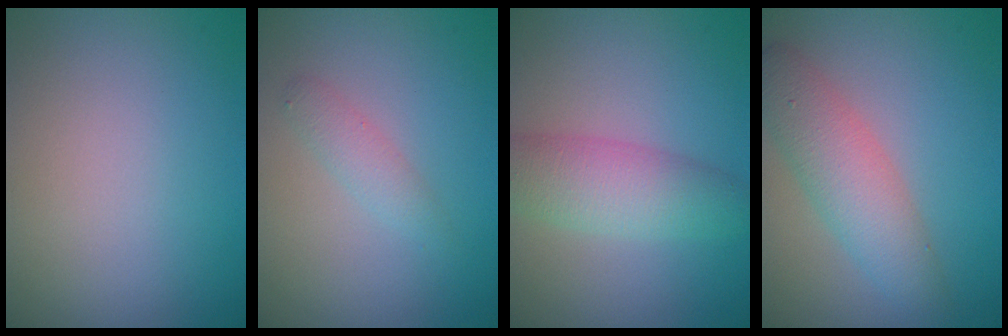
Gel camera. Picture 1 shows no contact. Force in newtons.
{"total": 1.4, "press": 1.4, "slide": 0.0}
{"total": 4.5, "press": 4.5, "slide": 0.0}
{"total": 4.1, "press": 4.1, "slide": 0.1}